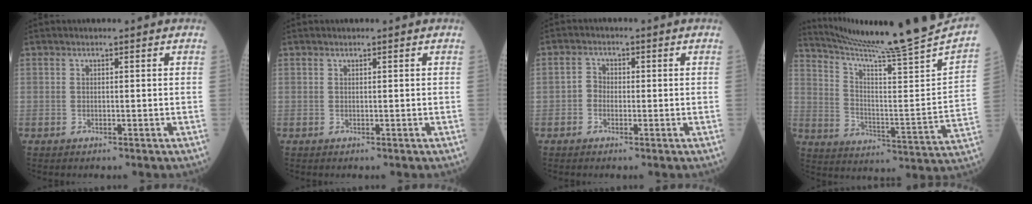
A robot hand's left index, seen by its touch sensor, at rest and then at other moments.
{"total": 0.0}
{"total": 2.1, "force": [-0.7, 1.8, 1.0], "torque": [-0.015, 0.006, -0.018]}
{"total": 25.2, "force": [22.5, -2.9, 11.0], "torque": [-0.187, -0.109, 0.313]}